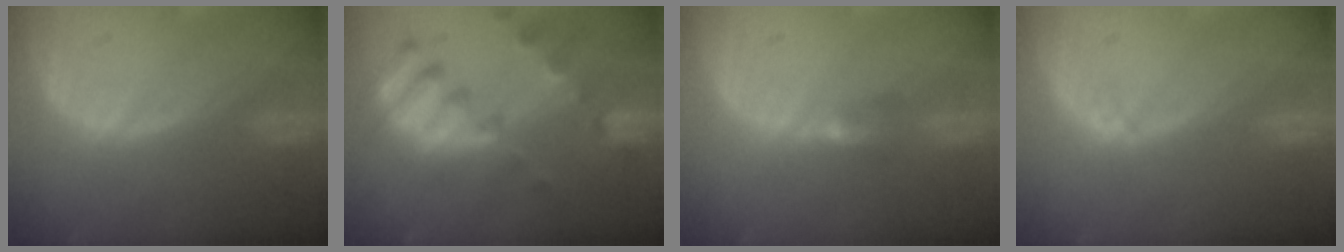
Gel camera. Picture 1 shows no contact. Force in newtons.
{"total": 10.1, "press": 8.8, "slide": 4.8}
{"total": 2.8, "press": 2.5, "slide": 1.3}
{"total": 0.7, "press": 0.6, "slide": 0.3}